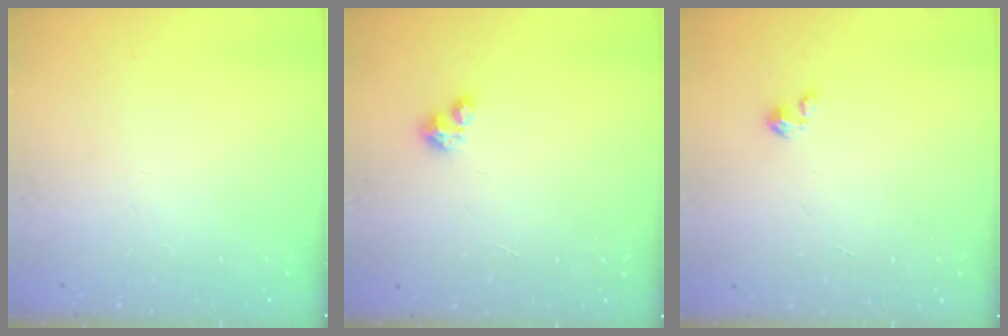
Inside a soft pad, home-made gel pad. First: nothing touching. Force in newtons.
{"total": 3.3, "press": 3.3, "slide": 0.2}
{"total": 1.5, "press": 1.5, "slide": 0.1}